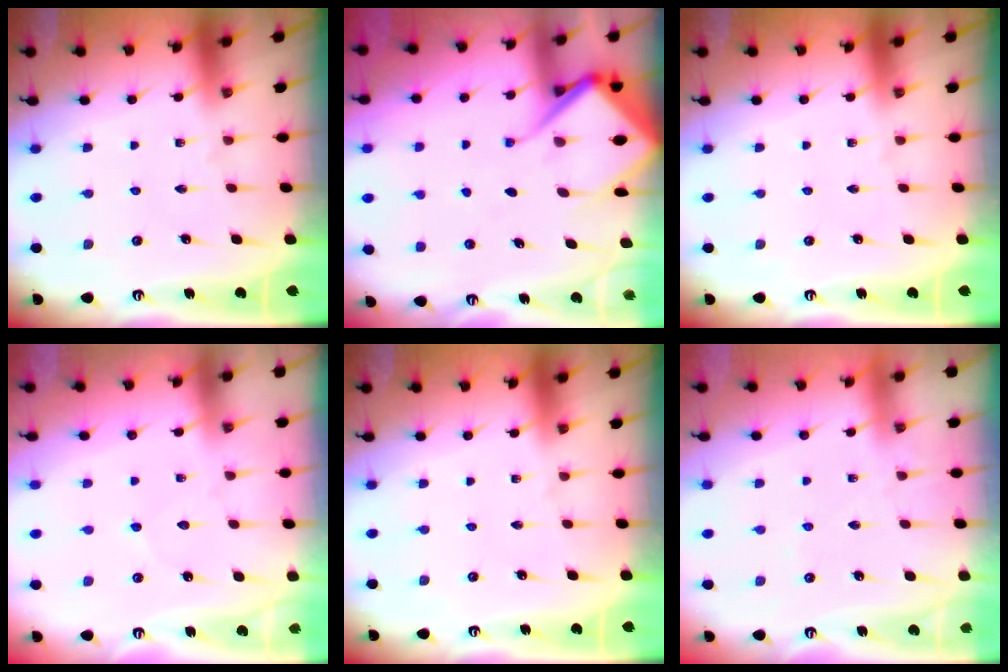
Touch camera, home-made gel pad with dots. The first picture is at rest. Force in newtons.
{"total": 11.1, "press": 11.1, "slide": 1.1}
{"total": 0.0}
{"total": 2.3, "press": 2.3, "slide": 0.3}
{"total": 0.0}
{"total": 3.3, "press": 3.3, "slide": 0.4}